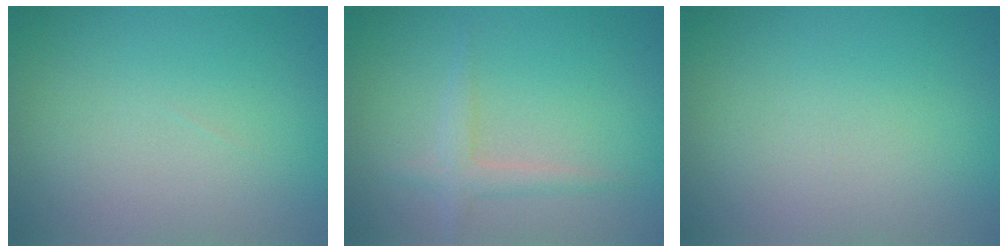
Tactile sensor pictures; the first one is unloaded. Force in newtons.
{"total": 1.9, "press": 1.9, "slide": 0.1}
{"total": 0.0}